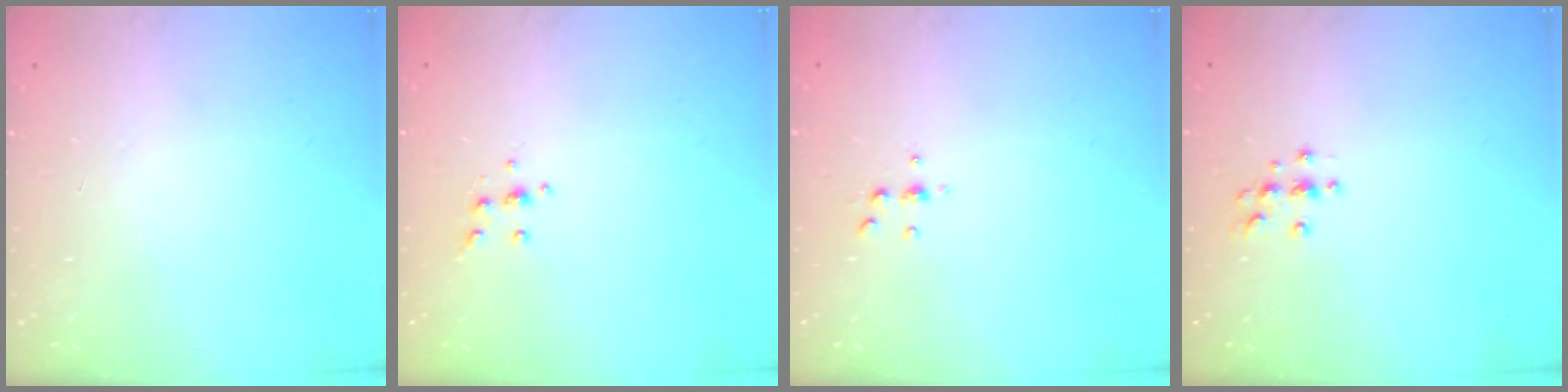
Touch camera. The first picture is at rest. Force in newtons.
{"total": 4.1, "press": 4.0, "slide": 1.0}
{"total": 3.8, "press": 3.7, "slide": 0.5}
{"total": 3.7, "press": 3.6, "slide": 0.5}